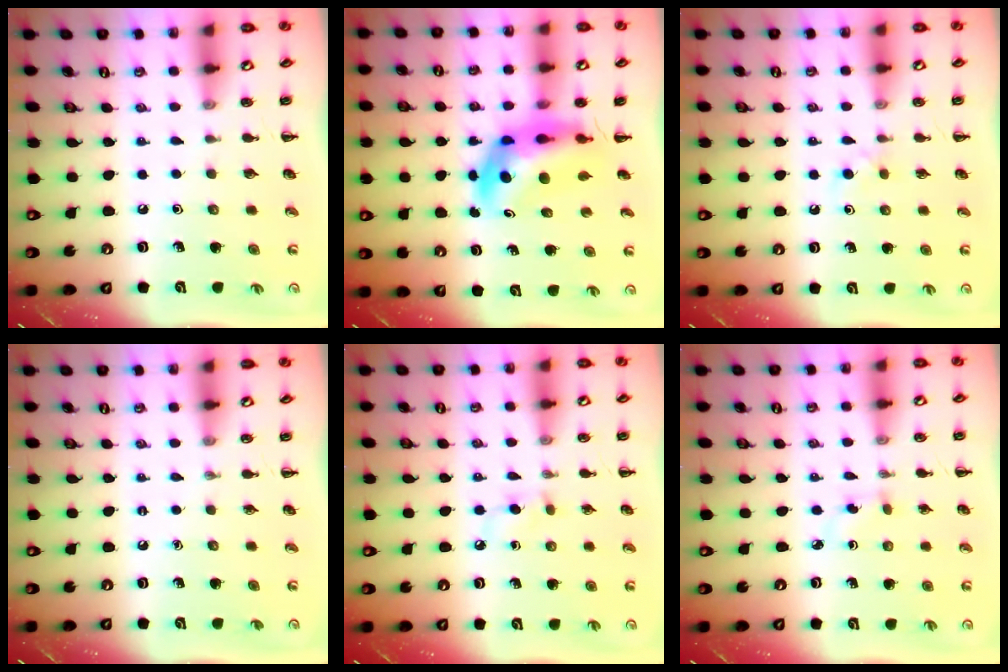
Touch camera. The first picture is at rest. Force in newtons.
{"total": 9.4, "press": 8.9, "slide": 3.1}
{"total": 3.7, "press": 3.4, "slide": 1.4}
{"total": 0.0}
{"total": 3.6, "press": 3.3, "slide": 1.5}
{"total": 2.8, "press": 2.5, "slide": 1.2}